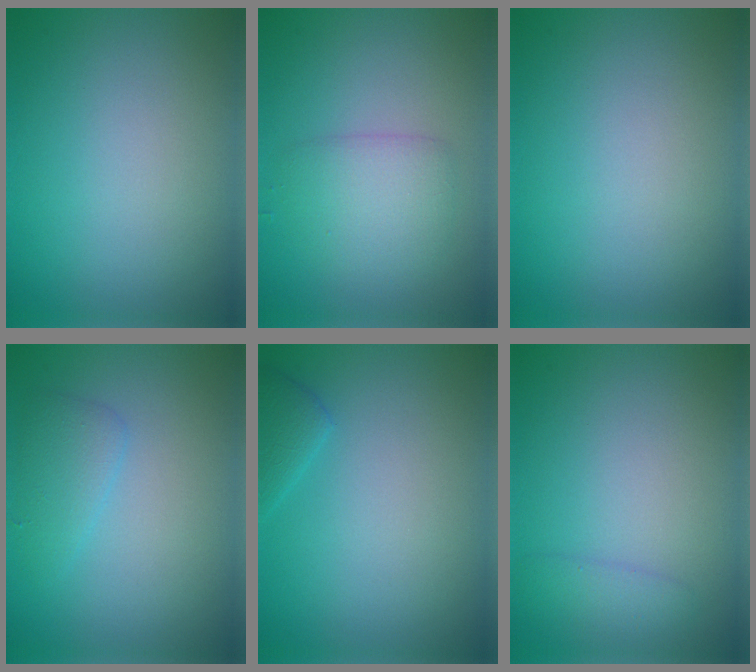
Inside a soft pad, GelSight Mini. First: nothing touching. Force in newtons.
{"total": 2.9, "press": 2.9, "slide": 0.1}
{"total": 0.0}
{"total": 1.9, "press": 1.9, "slide": 0.0}
{"total": 1.5, "press": 1.5, "slide": 0.2}
{"total": 1.5, "press": 1.5, "slide": 0.1}